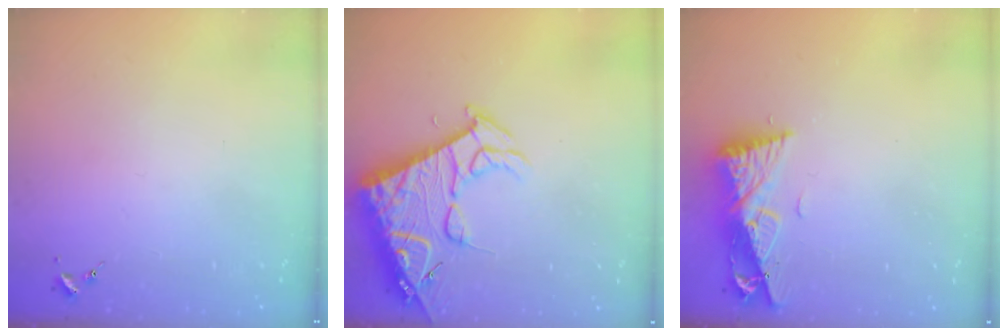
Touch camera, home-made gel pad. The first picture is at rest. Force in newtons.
{"total": 18.5, "press": 18.4, "slide": 1.9}
{"total": 9.3, "press": 9.2, "slide": 1.3}